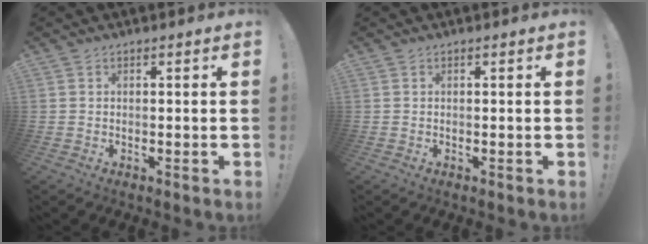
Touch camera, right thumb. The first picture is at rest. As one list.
[{"total": 0.0}]